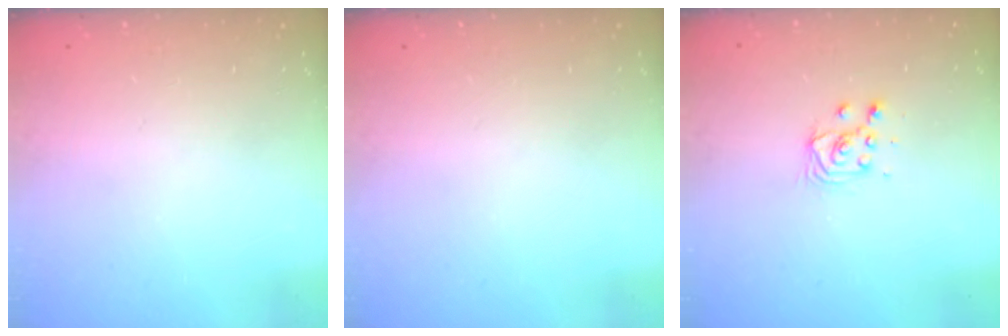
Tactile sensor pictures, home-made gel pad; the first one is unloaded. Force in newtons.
{"total": 0.0}
{"total": 3.7, "press": 3.7, "slide": 0.3}